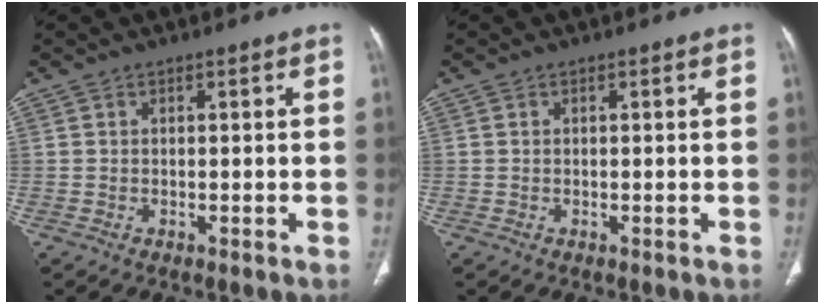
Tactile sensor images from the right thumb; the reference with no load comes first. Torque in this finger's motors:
{"motor_torque": [0.02, 0.02, 0.23, -0.22, -0.01]}